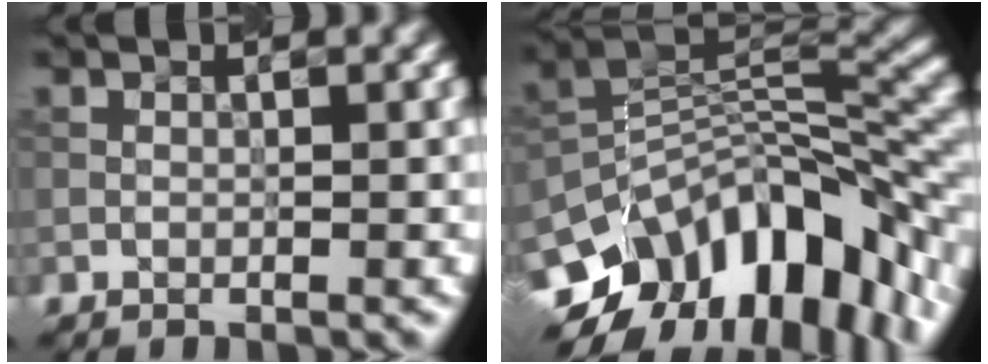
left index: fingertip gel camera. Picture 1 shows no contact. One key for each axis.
{"total": 13.8, "fx": -7.6, "fy": 7.0, "fz": 9.1, "tx": -0.158, "ty": 0.018, "tz": -0.127}